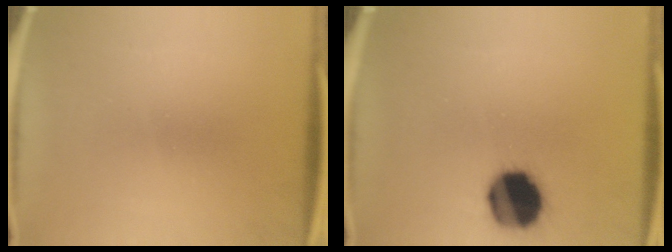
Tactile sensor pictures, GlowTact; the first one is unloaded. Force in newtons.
{"total": 15.6}